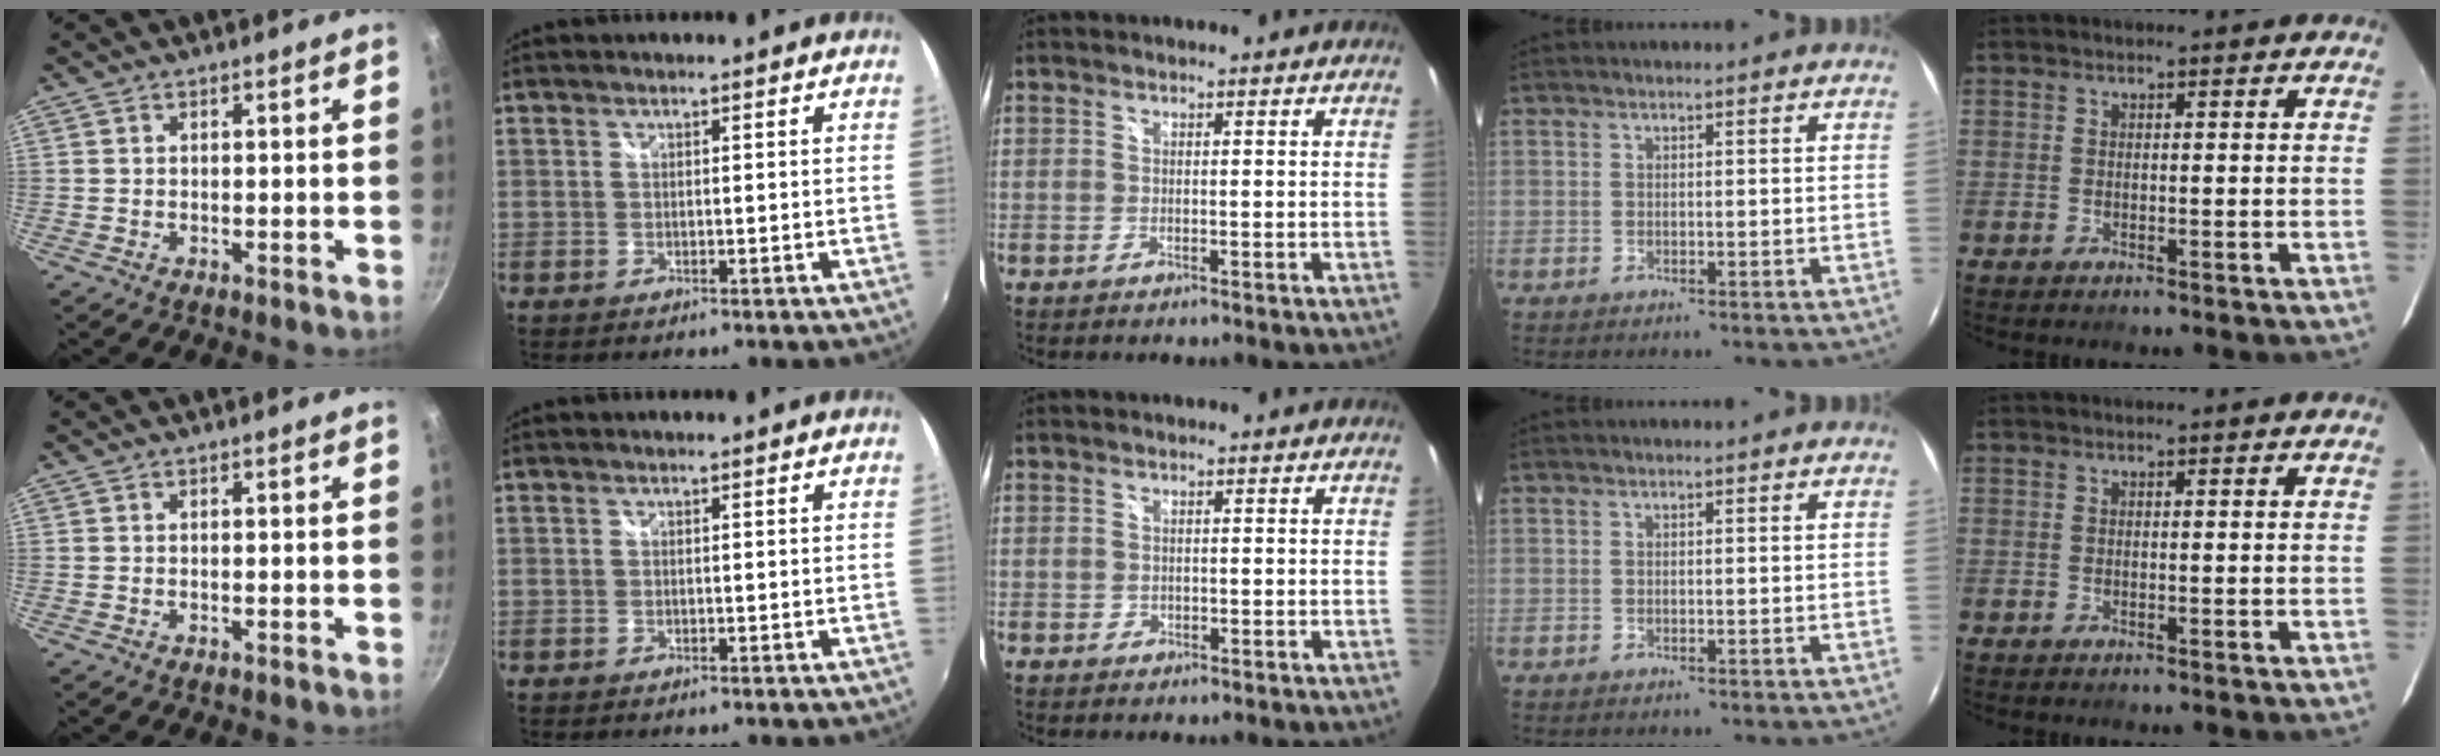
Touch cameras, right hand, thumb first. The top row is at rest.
{"middle": {"total": 0.7, "force": [-0.2, 0.7, 0.1], "torque": [0.001, -0.003, -0.003]}}